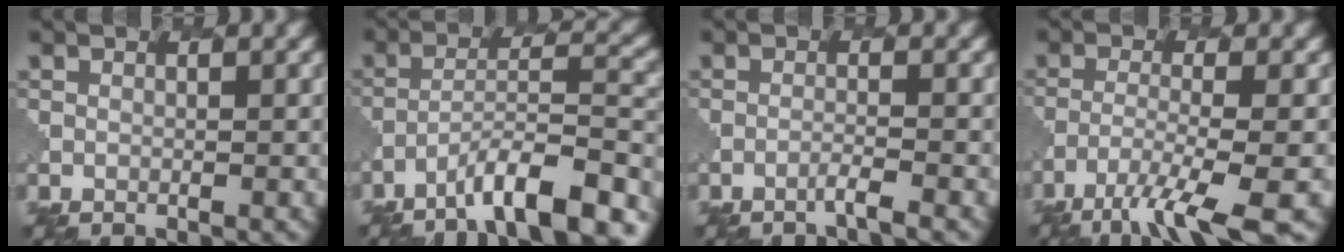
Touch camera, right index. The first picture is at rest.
{"total": 9.3, "force": [-6.8, 1.8, 6.1], "torque": [-0.091, 0.014, -0.110]}
{"total": 1.2, "force": [-1.0, -0.1, 0.8], "torque": [-0.005, 0.007, -0.024]}
{"total": 6.6, "force": [-4.4, 0.9, 4.8], "torque": [-0.081, -0.009, -0.080]}